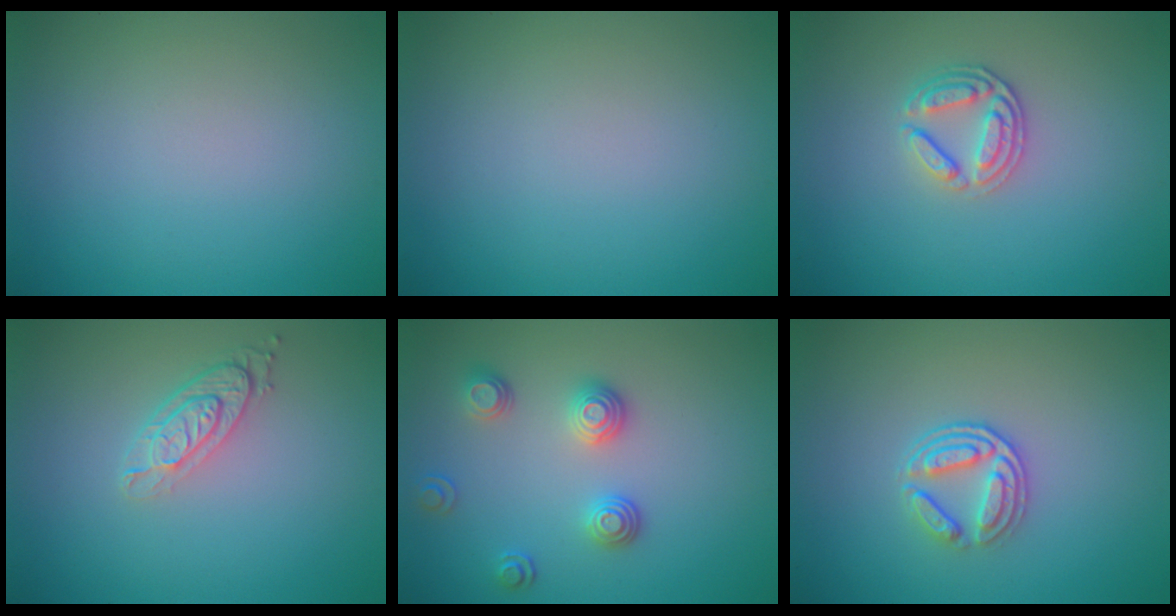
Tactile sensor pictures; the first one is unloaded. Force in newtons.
{"total": 0.0}
{"total": 2.6, "press": 2.4, "slide": 1.0}
{"total": 3.0, "press": 2.2, "slide": 2.1}
{"total": 2.9, "press": 2.5, "slide": 1.5}
{"total": 3.1, "press": 2.6, "slide": 1.7}